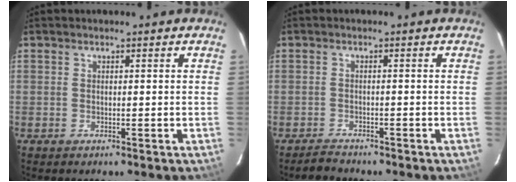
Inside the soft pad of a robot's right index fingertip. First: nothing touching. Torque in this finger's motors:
{"motor_torque": [-0.10, -0.06, -0.17, -0.07]}